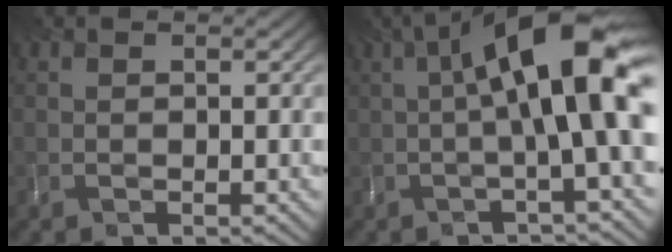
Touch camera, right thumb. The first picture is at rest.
{"total": 12.5, "force": [1.2, 2.7, 12.1], "torque": [-0.184, 0.010, 0.017]}